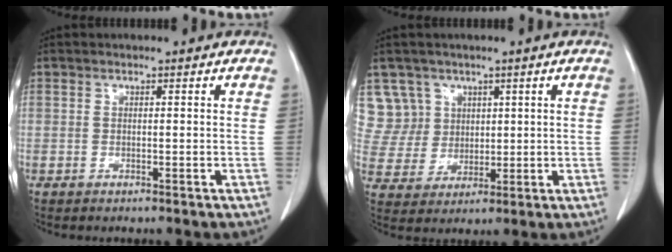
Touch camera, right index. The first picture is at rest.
{"total": 7.5, "force": [3.9, 6.5, -0.2], "torque": [0.008, 0.022, 0.089]}